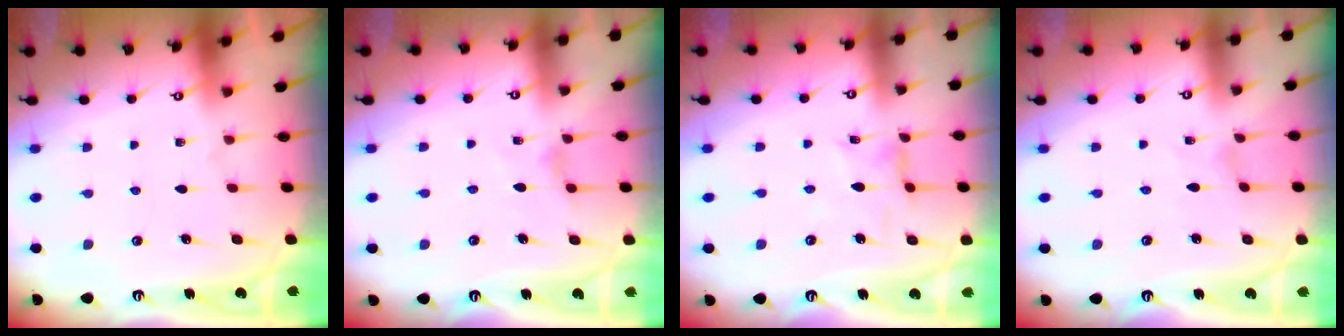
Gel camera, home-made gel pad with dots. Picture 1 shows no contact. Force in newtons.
{"total": 2.4, "press": 2.3, "slide": 0.4}
{"total": 3.0, "press": 2.9, "slide": 0.3}
{"total": 0.0}